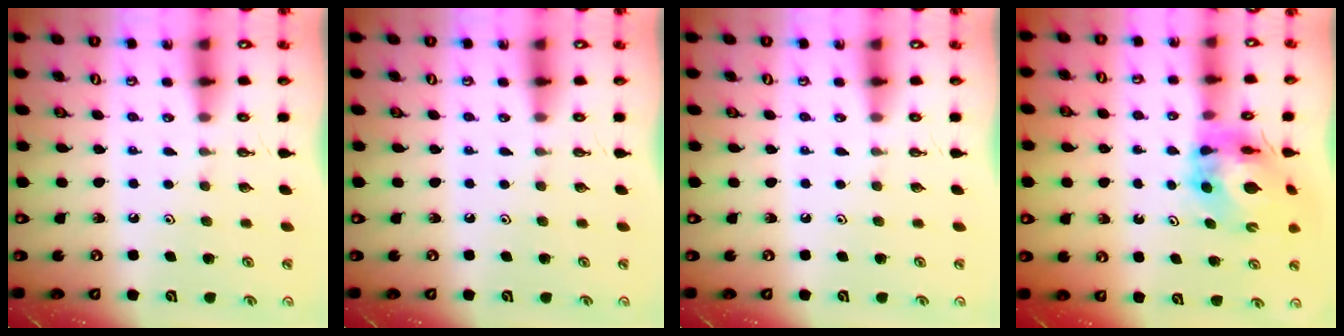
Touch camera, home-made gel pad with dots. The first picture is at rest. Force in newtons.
{"total": 0.0}
{"total": 0.0}
{"total": 10.1, "press": 10.1, "slide": 1.2}